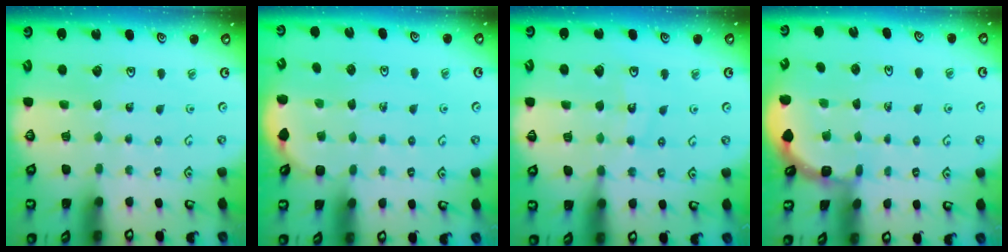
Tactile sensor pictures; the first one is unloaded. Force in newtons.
{"total": 2.2, "press": 1.7, "slide": 1.3}
{"total": 11.5, "press": 11.0, "slide": 3.3}
{"total": 1.8, "press": 1.8, "slide": 0.2}